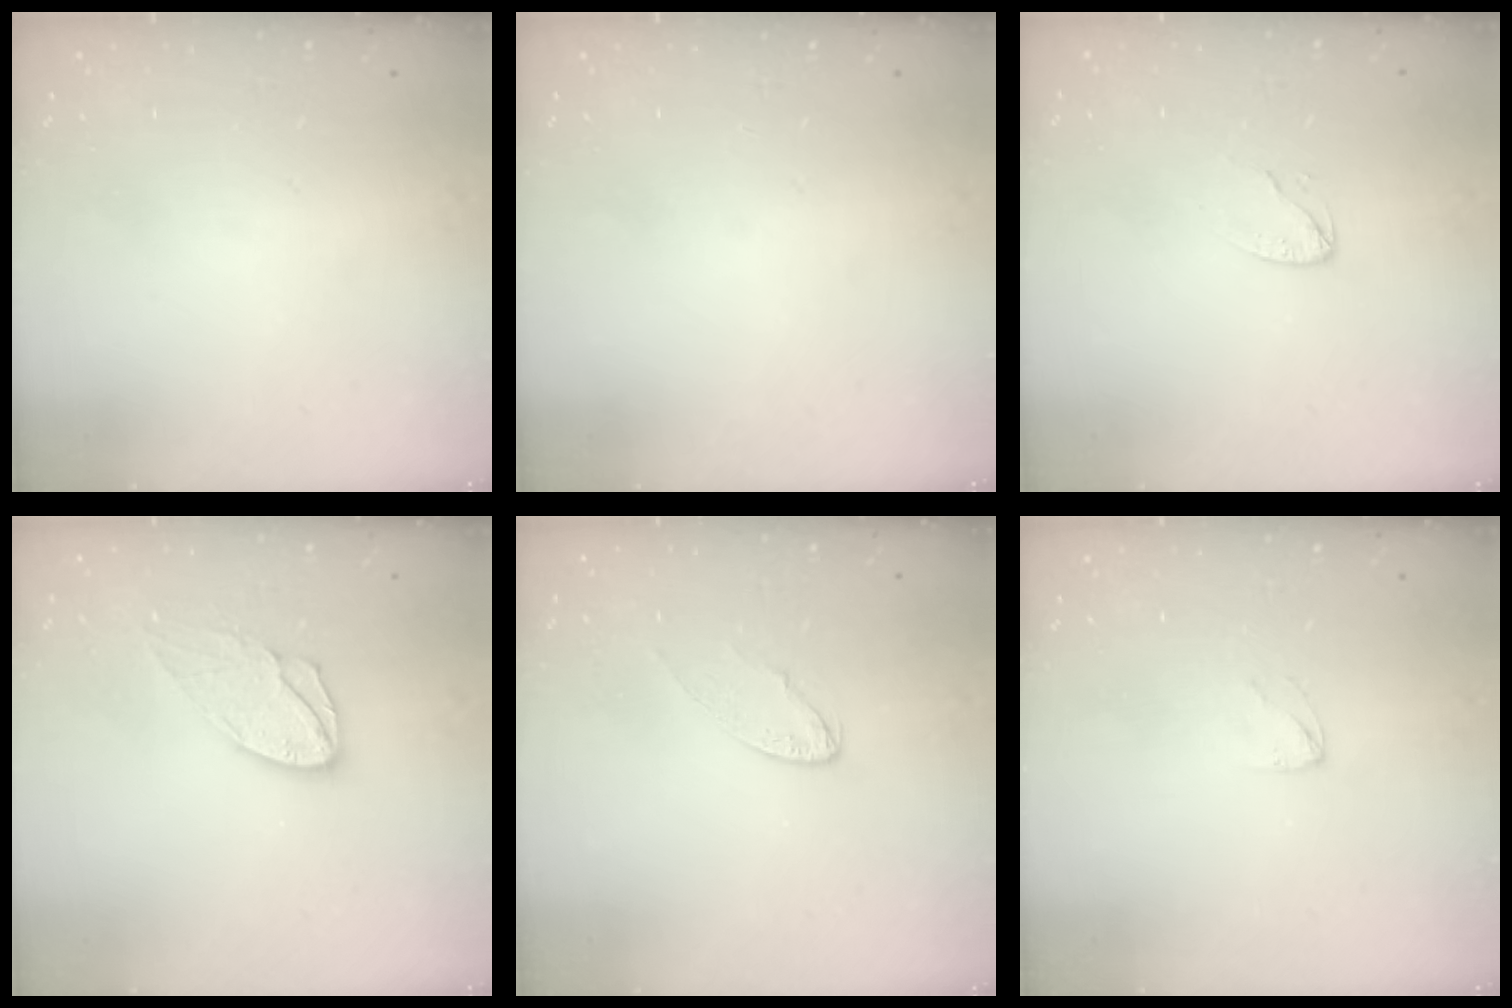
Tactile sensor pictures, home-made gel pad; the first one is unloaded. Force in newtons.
{"total": 0.0}
{"total": 3.4, "press": 3.4, "slide": 0.2}
{"total": 10.6, "press": 10.6, "slide": 0.9}
{"total": 6.3, "press": 6.3, "slide": 0.4}
{"total": 2.2, "press": 2.2, "slide": 0.1}